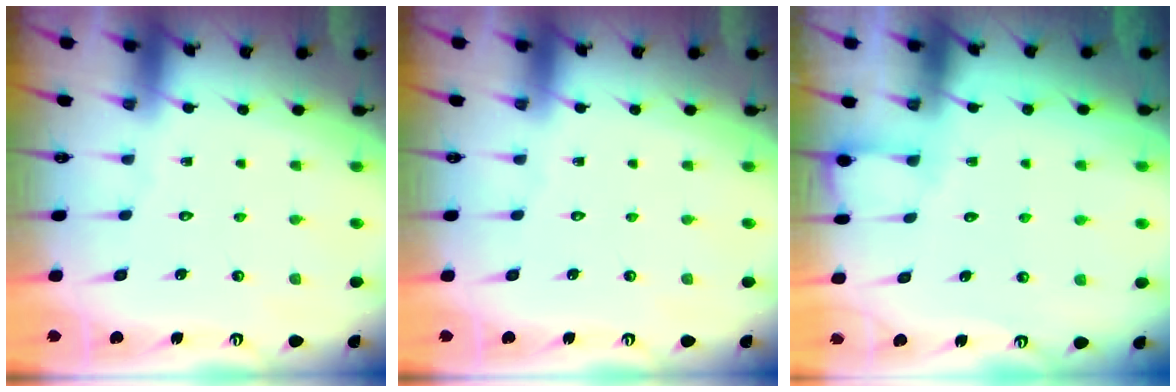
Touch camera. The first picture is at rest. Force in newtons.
{"total": 0.0}
{"total": 3.8, "press": 3.8, "slide": 0.4}